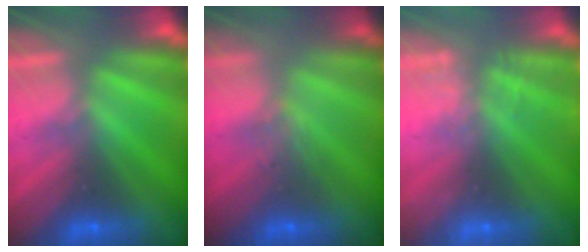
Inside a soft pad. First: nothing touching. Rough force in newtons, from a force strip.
{"total": 2.9}
{"total": 2.4}